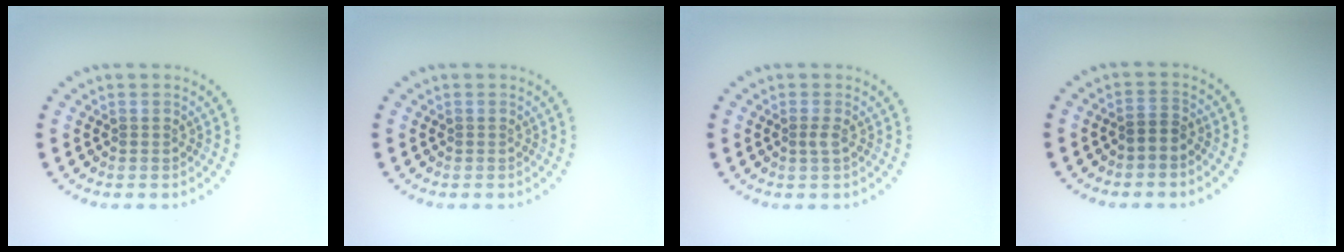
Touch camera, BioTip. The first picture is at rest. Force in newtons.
{"total": 0.0}
{"total": 0.7, "press": 0.6, "slide": 0.4}
{"total": 1.2, "press": 0.9, "slide": 0.8}